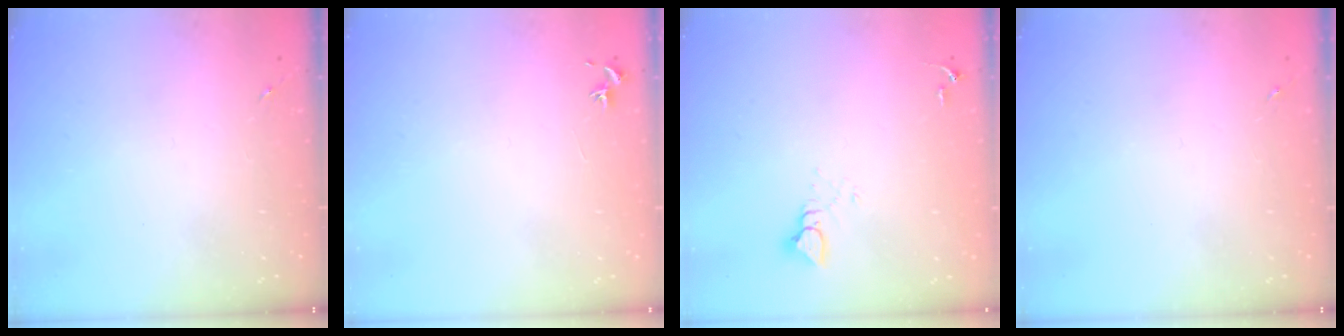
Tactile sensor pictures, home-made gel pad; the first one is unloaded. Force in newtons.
{"total": 0.8, "press": 0.7, "slide": 0.3}
{"total": 4.2, "press": 4.2, "slide": 0.2}
{"total": 0.0}